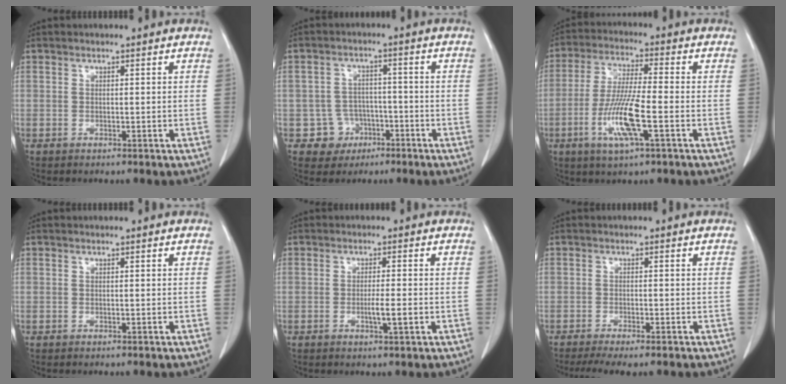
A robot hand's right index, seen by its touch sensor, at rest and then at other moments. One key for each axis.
{"total": 5.1, "fx": -2.2, "fy": 4.5, "fz": 0.0, "tx": 0.009, "ty": 0.015, "tz": -0.031}
{"total": 10.4, "fx": -3.4, "fy": 0.6, "fz": 9.8, "tx": -0.198, "ty": -0.014, "tz": -0.069}
{"total": 0.0}
{"total": 2.9, "fx": -0.8, "fy": 0.0, "fz": 2.8, "tx": -0.049, "ty": -0.003, "tz": -0.011}
{"total": 6.0, "fx": -4.8, "fy": 0.8, "fz": 3.5, "tx": -0.049, "ty": -0.012, "tz": -0.075}